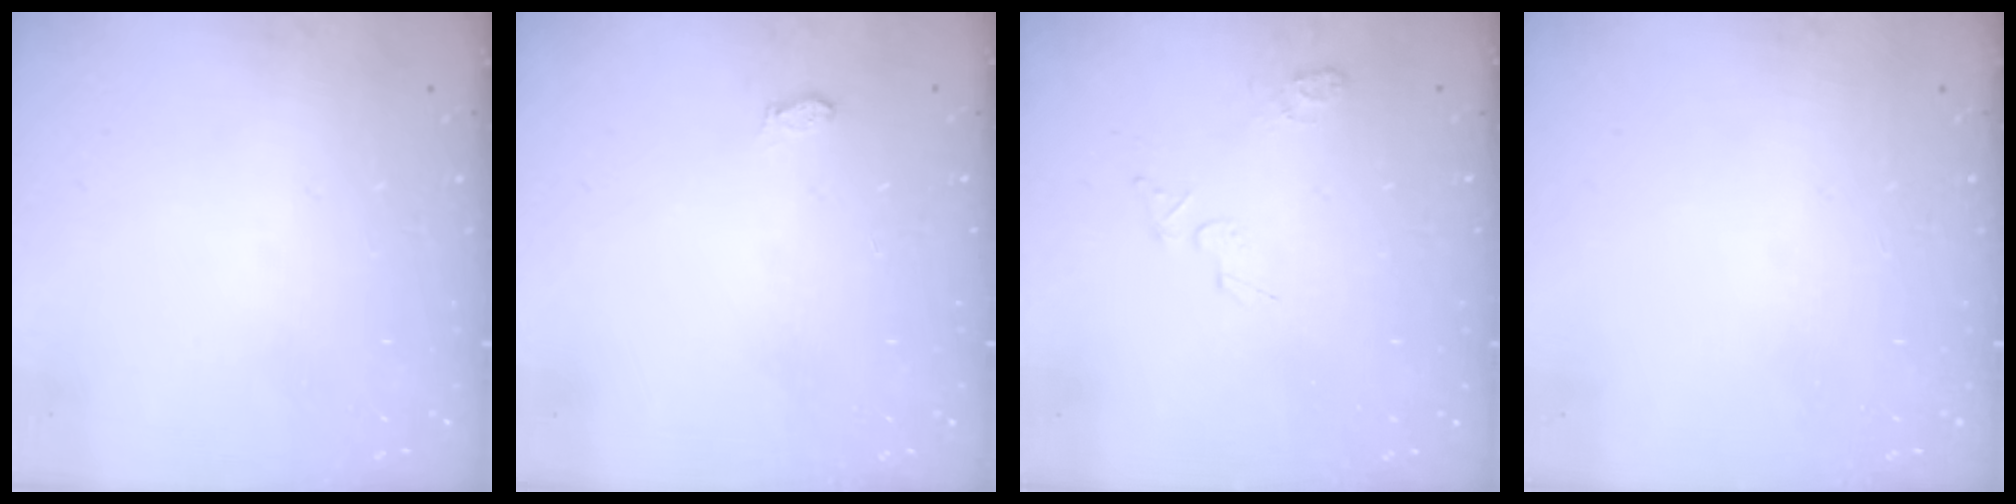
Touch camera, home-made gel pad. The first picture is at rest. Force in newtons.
{"total": 2.9, "press": 2.7, "slide": 1.1}
{"total": 5.0, "press": 4.9, "slide": 1.1}
{"total": 0.0}